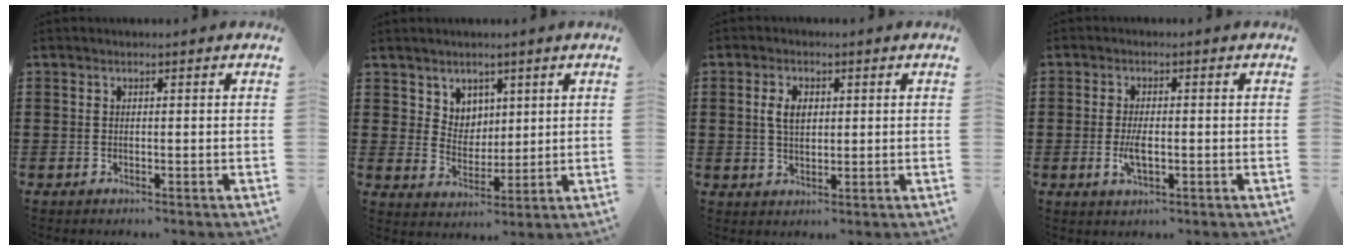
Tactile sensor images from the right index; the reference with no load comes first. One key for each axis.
{"total": 4.9, "fx": 3.3, "fy": 3.7, "fz": 0.2, "tx": -0.026, "ty": 0.003, "tz": 0.061}
{"total": 3.8, "fx": 0.7, "fy": 2.2, "fz": 3.0, "tx": -0.064, "ty": 0.011, "tz": 0.011}
{"total": 3.6, "fx": -0.7, "fy": 1.2, "fz": 3.3, "tx": -0.067, "ty": -0.005, "tz": -0.012}